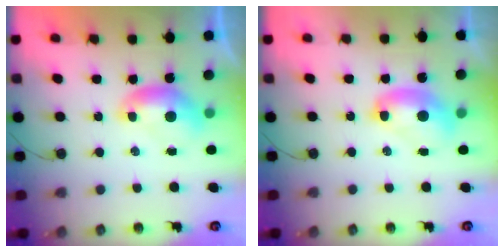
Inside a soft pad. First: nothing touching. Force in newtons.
{"total": 2.7, "press": 2.7, "slide": 0.1}